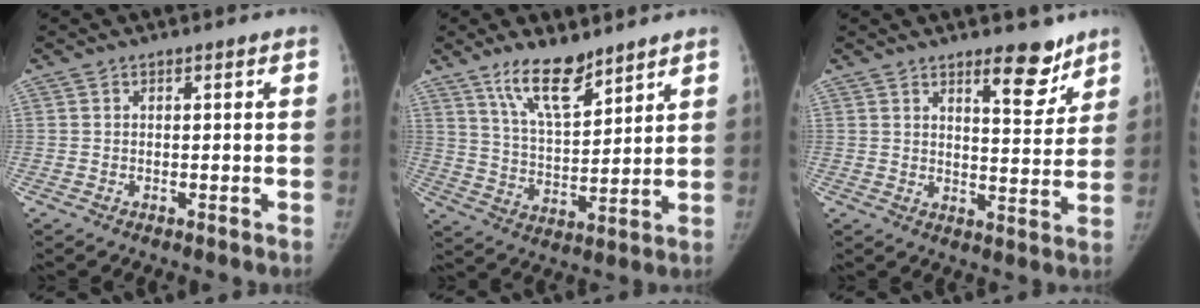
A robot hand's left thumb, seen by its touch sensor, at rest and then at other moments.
{"total": 11.1, "force": [8.1, 3.8, 6.5], "torque": [-0.096, -0.059, 0.156]}
{"total": 8.3, "force": [5.9, 2.9, 5.0], "torque": [-0.042, -0.044, 0.085]}